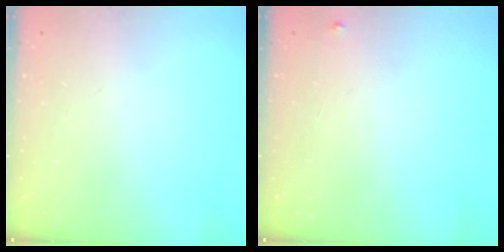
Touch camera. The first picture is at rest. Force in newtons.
{"total": 3.2, "press": 3.2, "slide": 0.2}